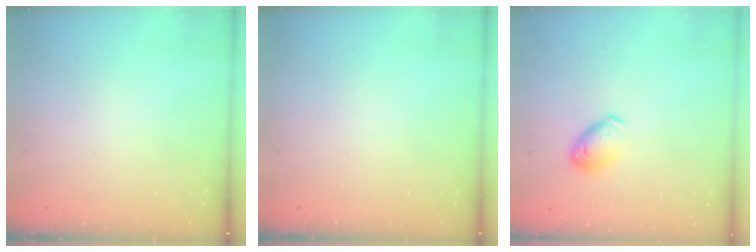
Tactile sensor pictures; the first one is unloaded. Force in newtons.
{"total": 0.0}
{"total": 8.0, "press": 7.9, "slide": 0.8}